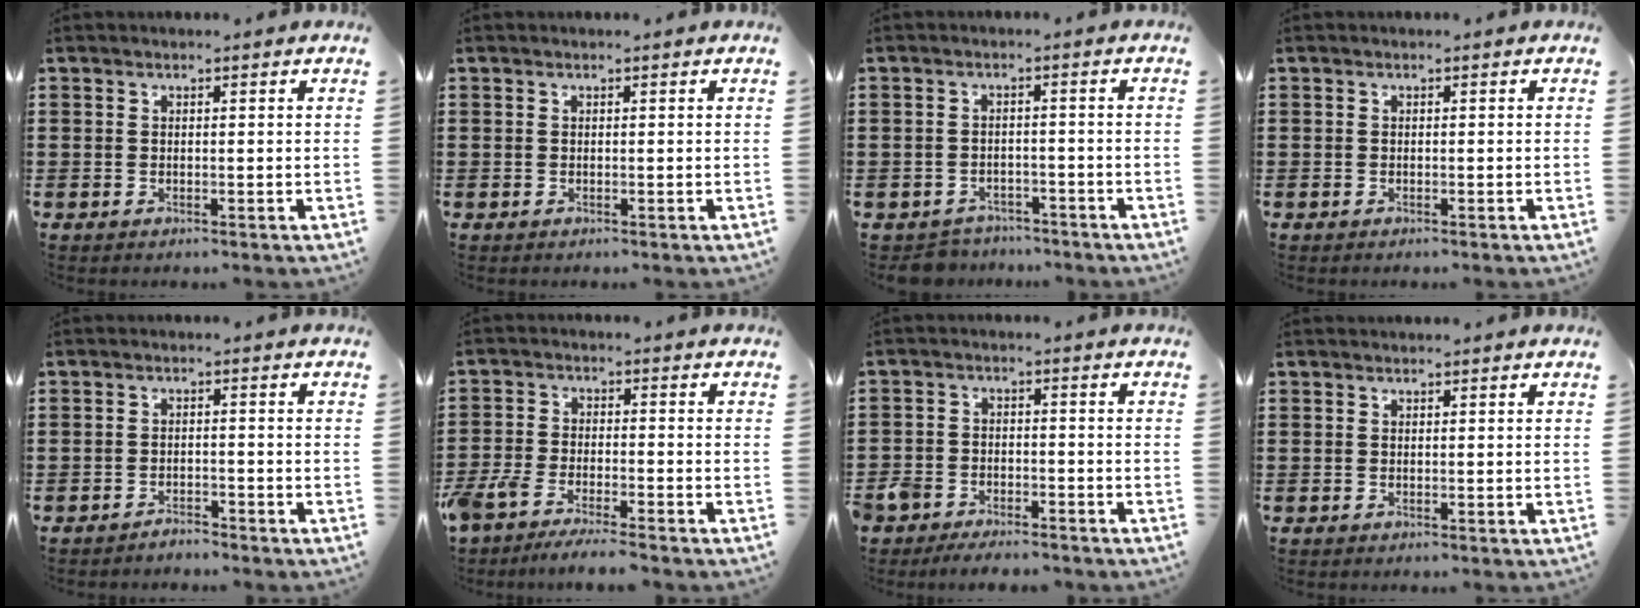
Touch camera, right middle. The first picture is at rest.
{"total": 0.0}
{"total": 3.1, "force": [-3.0, 0.7, -0.3], "torque": [-0.006, -0.002, -0.065]}
{"total": 0.0}
{"total": 2.0, "force": [-2.0, 0.0, 0.1], "torque": [-0.009, -0.001, -0.041]}
{"total": 5.3, "force": [-4.8, 0.7, 2.0], "torque": [-0.058, -0.010, -0.101]}
{"total": 4.0, "force": [-3.7, 1.3, 0.3], "torque": [-0.023, 0.001, -0.083]}
{"total": 0.0}